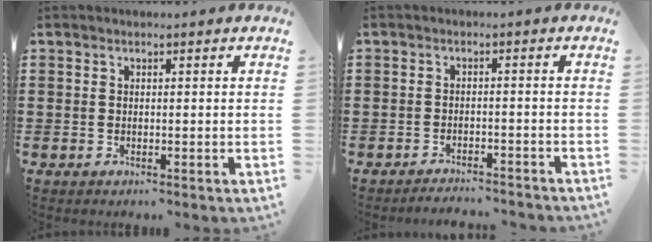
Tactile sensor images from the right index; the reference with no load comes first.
{"total": 2.3, "force": [-2.3, -0.1, 0.1], "torque": [-0.006, 0.002, -0.049]}